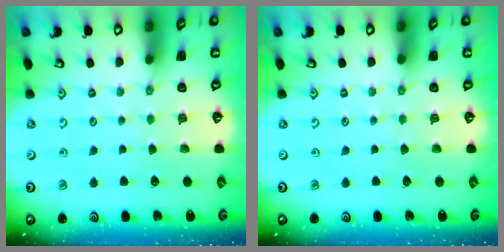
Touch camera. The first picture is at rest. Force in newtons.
{"total": 0.0}